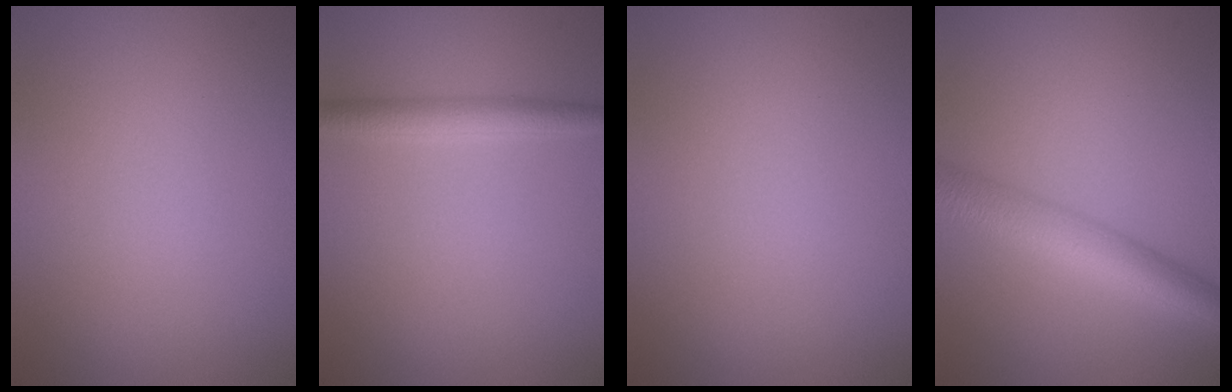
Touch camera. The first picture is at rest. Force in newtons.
{"total": 2.4, "press": 2.4, "slide": 0.0}
{"total": 0.0}
{"total": 6.1, "press": 6.1, "slide": 0.1}